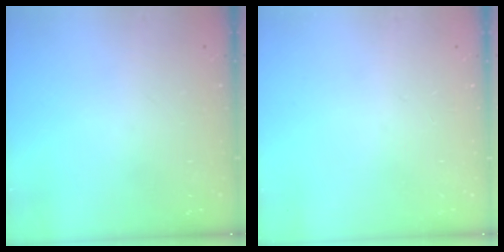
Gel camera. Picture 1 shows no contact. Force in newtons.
{"total": 0.0}